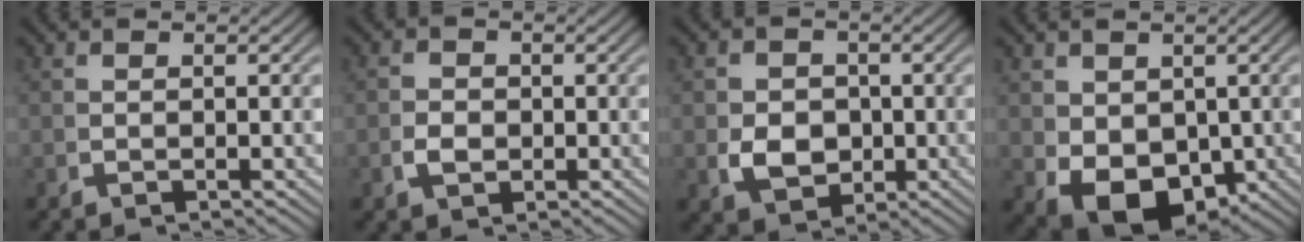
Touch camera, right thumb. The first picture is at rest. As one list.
[{"total": 1.8, "force": [-0.3, 1.5, 1.0], "torque": [-0.016, -0.004, -0.001]}, {"total": 5.5, "force": [-0.5, 4.3, 3.4], "torque": [-0.063, -0.020, 0.006]}, {"total": 8.4, "force": [-2.6, 5.7, 5.6], "torque": [-0.124, -0.059, -0.003]}]